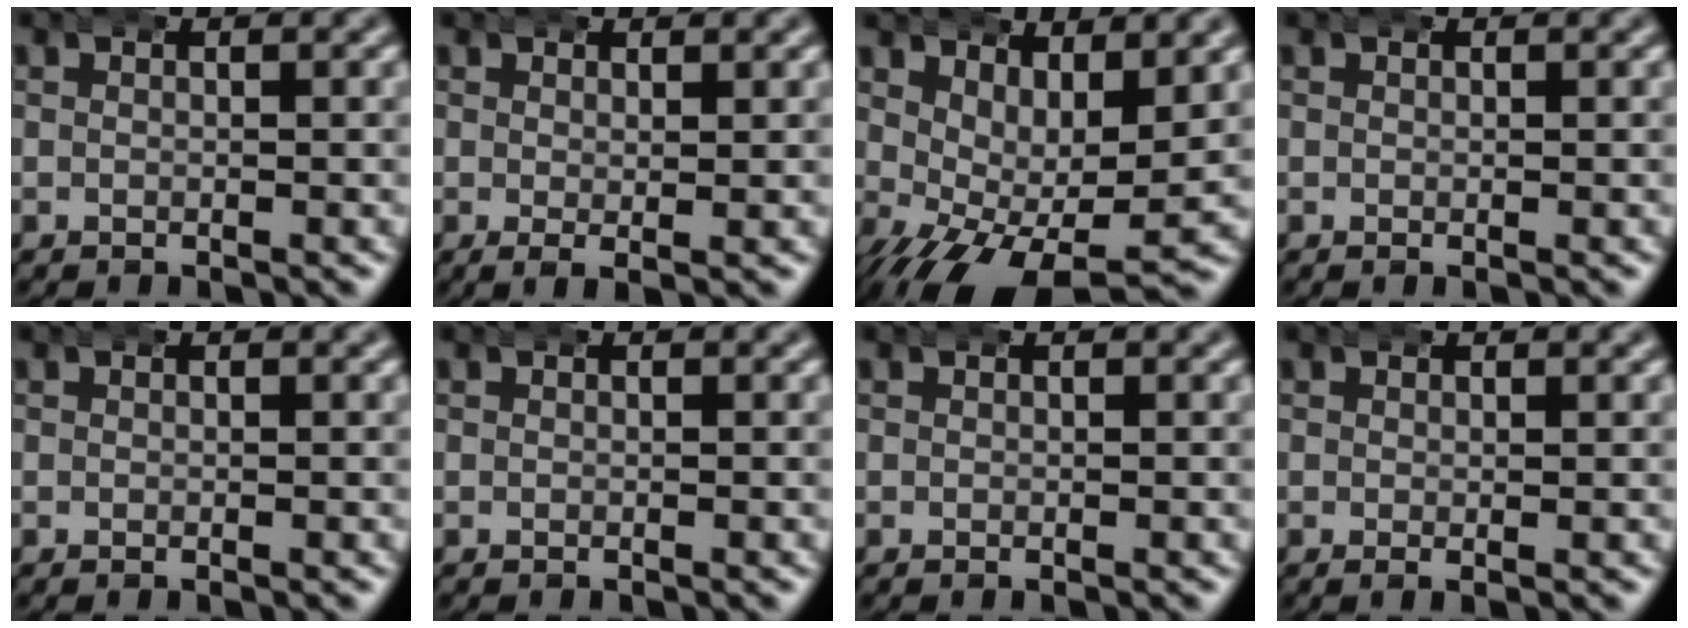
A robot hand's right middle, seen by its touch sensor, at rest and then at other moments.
{"total": 1.4, "force": [0.0, 0.2, 1.4], "torque": [-0.026, -0.008, 0.004]}
{"total": 5.6, "force": [-0.4, 2.7, 4.9], "torque": [-0.091, -0.036, 0.013]}
{"total": 0.0}
{"total": 0.0}
{"total": 0.0}
{"total": 0.0}
{"total": 0.6, "force": [0.1, 0.0, 0.6], "torque": [-0.010, 0.002, 0.000]}